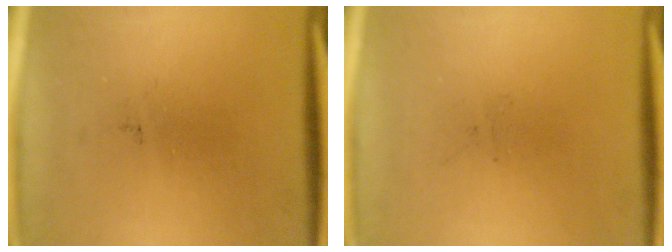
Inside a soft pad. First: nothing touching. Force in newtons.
{"total": 0.0}